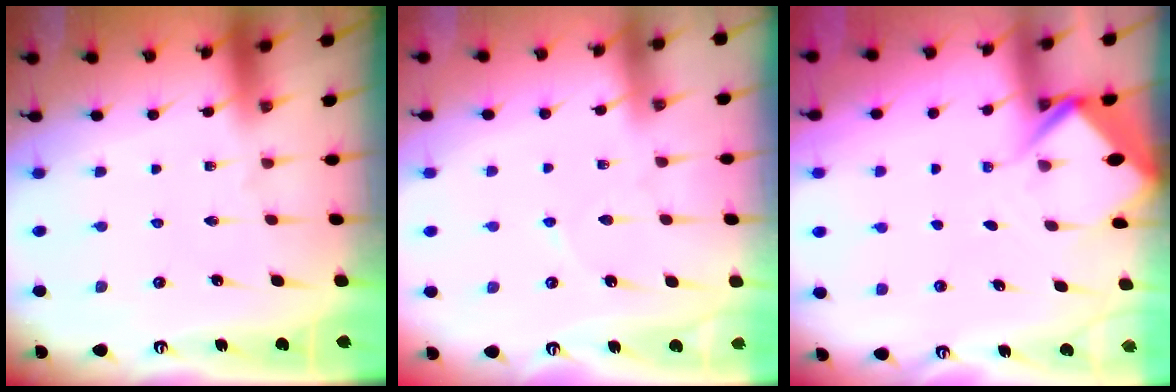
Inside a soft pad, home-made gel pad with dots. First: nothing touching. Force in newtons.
{"total": 3.4, "press": 3.3, "slide": 0.5}
{"total": 5.6, "press": 5.6, "slide": 0.6}